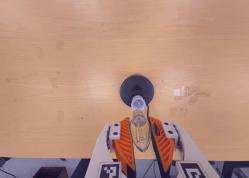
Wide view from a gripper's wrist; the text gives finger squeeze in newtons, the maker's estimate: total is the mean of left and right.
{"total": 10.4, "left": 10.0, "right": 10.7}